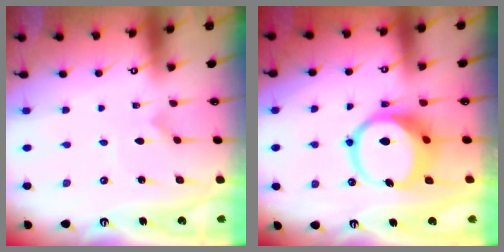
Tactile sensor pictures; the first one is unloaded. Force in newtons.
{"total": 13.2, "press": 13.2, "slide": 1.5}